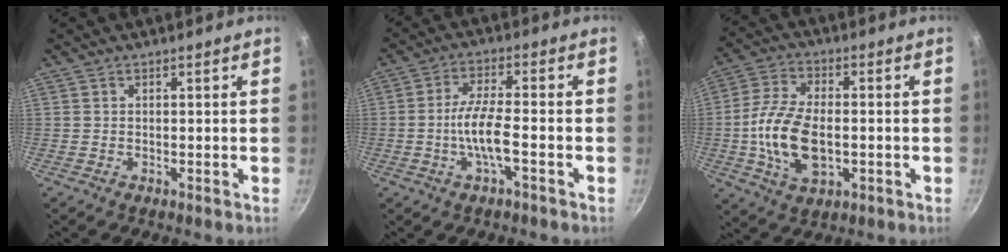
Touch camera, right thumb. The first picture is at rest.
{"total": 7.3, "force": [-2.4, 1.7, 6.7], "torque": [-0.134, 0.022, -0.052]}
{"total": 13.4, "force": [-1.8, 7.6, 11.0], "torque": [-0.206, 0.019, -0.036]}